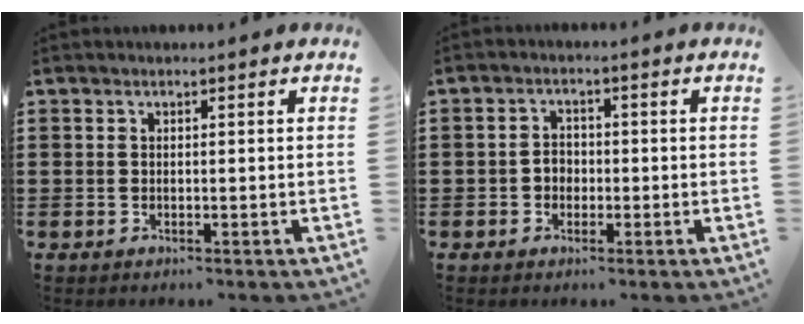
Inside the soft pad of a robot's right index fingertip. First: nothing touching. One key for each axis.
{"total": 2.3, "fx": -0.7, "fy": 1.9, "fz": 1.1, "tx": -0.024, "ty": 0.006, "tz": -0.017}